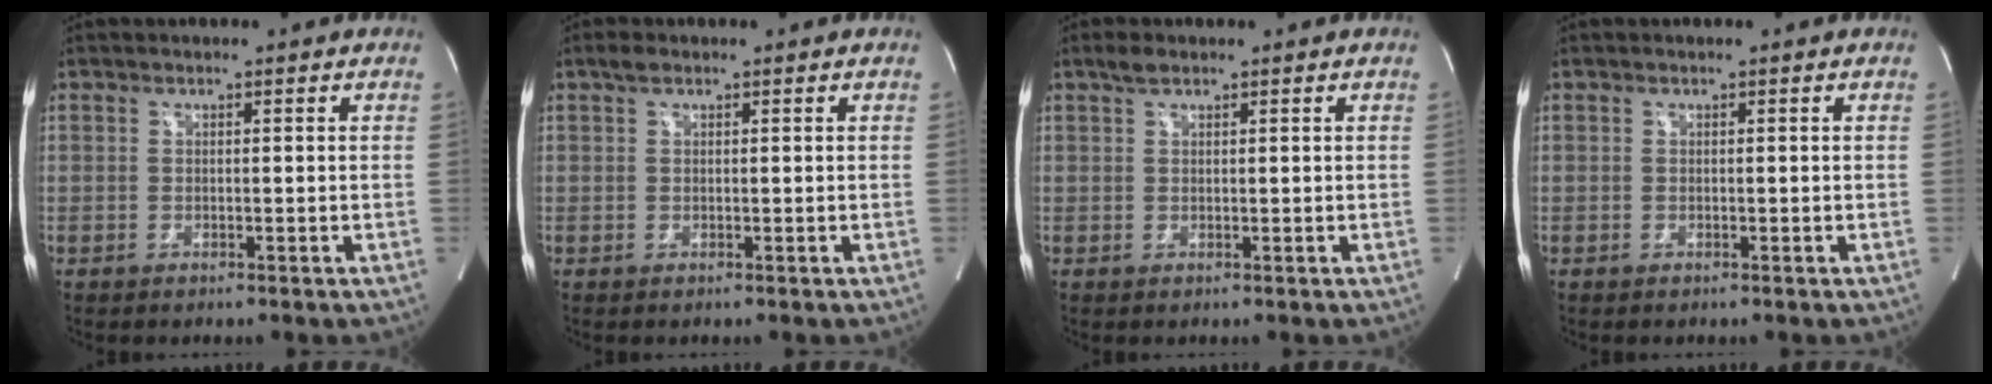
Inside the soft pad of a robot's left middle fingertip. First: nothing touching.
{"total": 1.2, "force": [0.8, 0.5, 0.7], "torque": [-0.017, 0.013, 0.015]}
{"total": 1.6, "force": [1.2, 0.6, 0.9], "torque": [-0.022, 0.009, 0.025]}
{"total": 0.0}